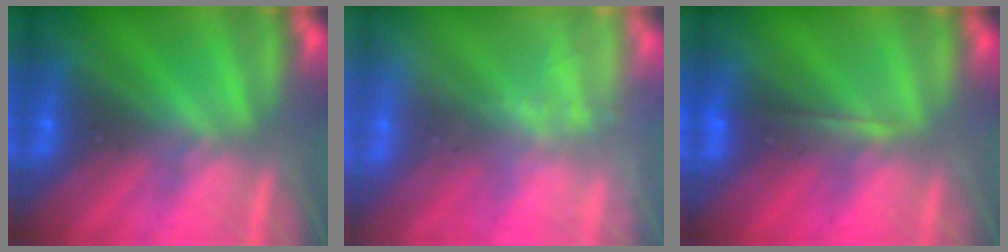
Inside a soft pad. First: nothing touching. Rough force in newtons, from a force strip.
{"total": 2.4}
{"total": 1.9}